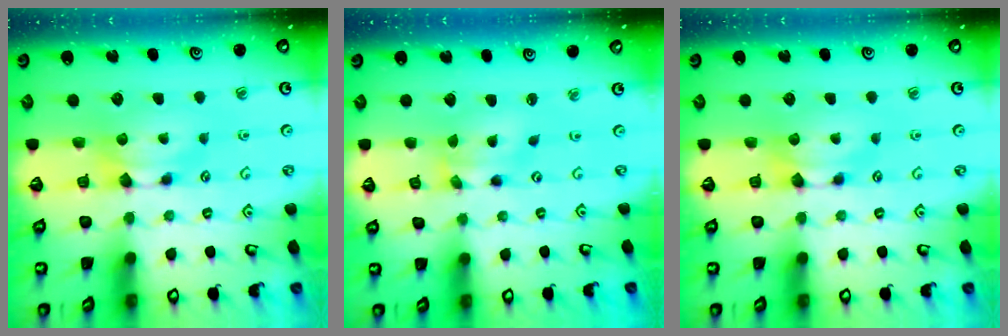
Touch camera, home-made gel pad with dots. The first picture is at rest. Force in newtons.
{"total": 2.1, "press": 1.4, "slide": 1.5}
{"total": 0.0}